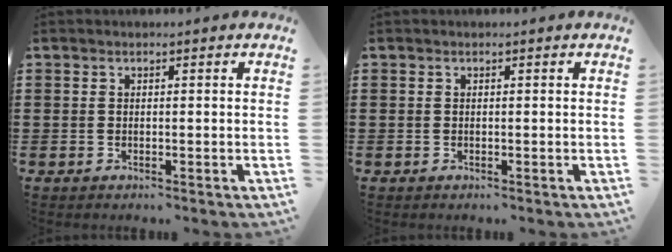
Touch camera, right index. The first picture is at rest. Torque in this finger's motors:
{"motor_torque": [0.66, 1.47, 0.00, 0.00]}